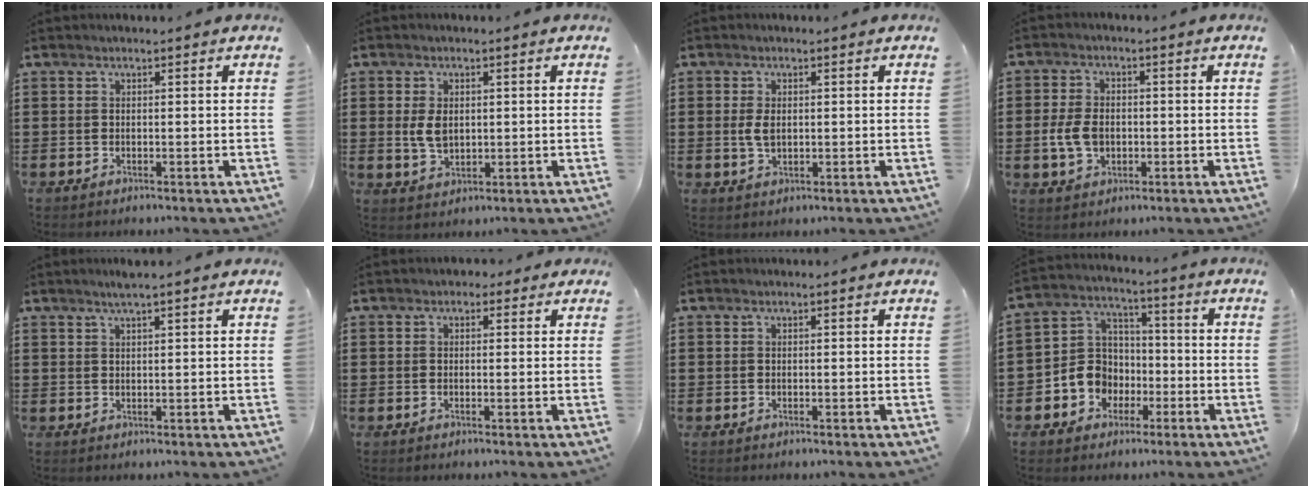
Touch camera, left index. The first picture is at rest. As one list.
[{"total": 4.1, "force": [0.4, 2.5, 3.2], "torque": [-0.080, 0.002, 0.002]}, {"total": 2.9, "force": [0.2, 1.7, 2.4], "torque": [-0.065, 0.000, -0.001]}, {"total": 5.2, "force": [-0.8, 3.6, 3.6], "torque": [-0.091, 0.002, -0.020]}, {"total": 2.0, "force": [1.5, -0.1, 1.3], "torque": [-0.026, 0.001, 0.028]}, {"total": 1.2, "force": [0.1, 1.1, 0.4], "torque": [-0.012, 0.007, 0.000]}, {"total": 0.0}, {"total": 7.6, "force": [-2.6, 6.9, 1.9], "torque": [-0.080, 0.009, -0.053]}]